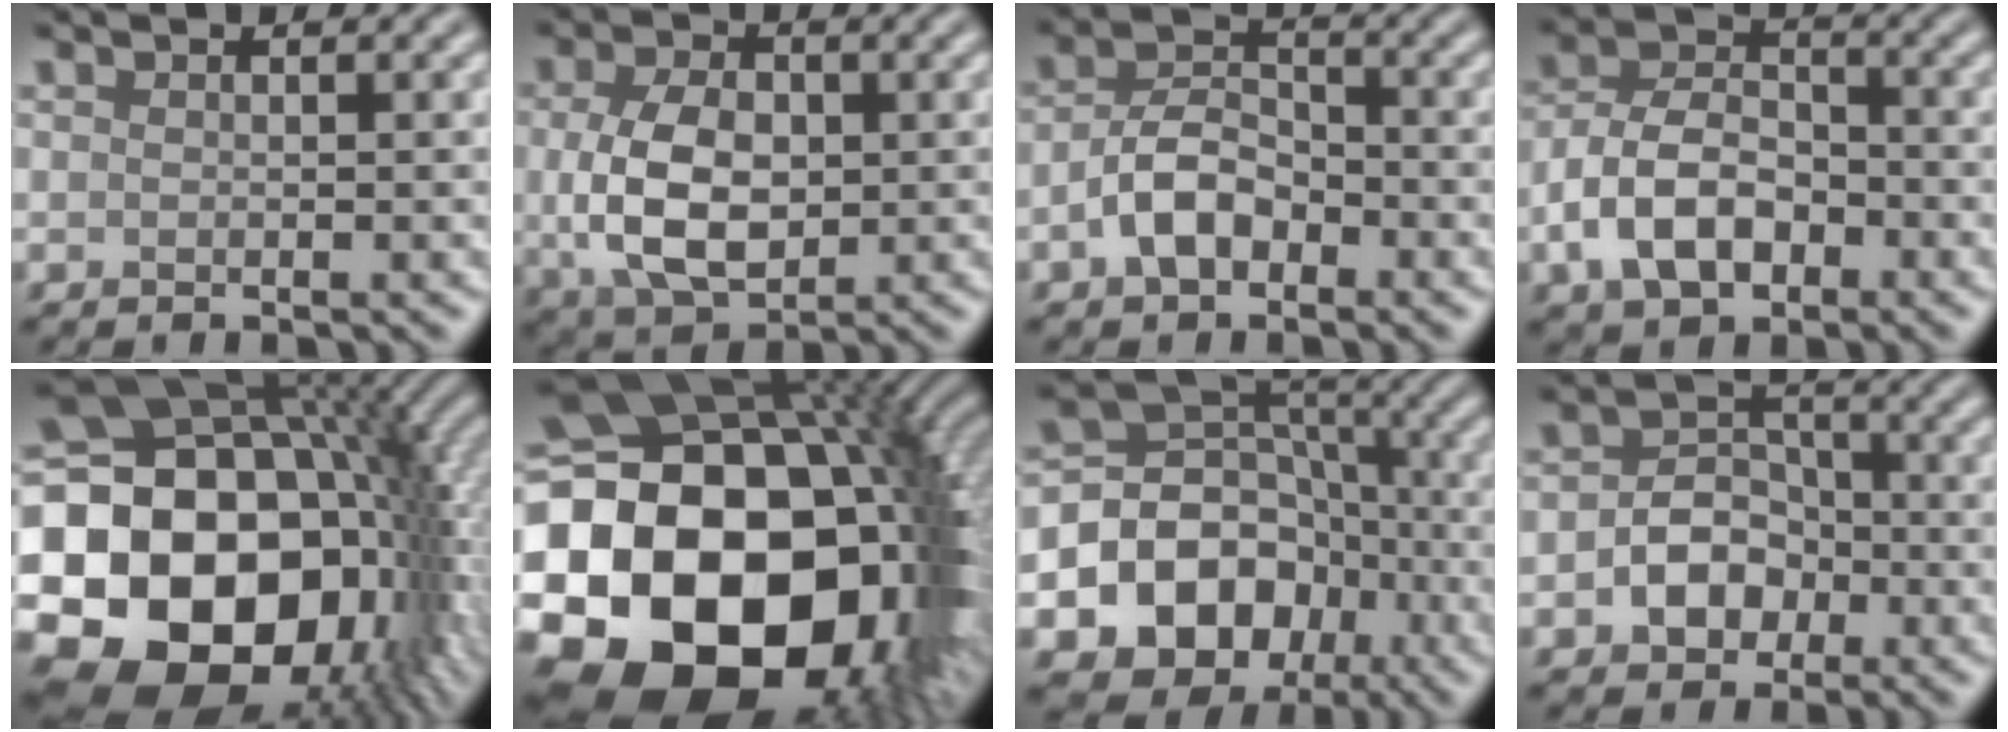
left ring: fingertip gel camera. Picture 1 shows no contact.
{"total": 6.7, "force": [-0.1, 4.4, 5.1], "torque": [-0.110, -0.003, -0.001]}
{"total": 4.0, "force": [-1.8, 2.5, 2.6], "torque": [-0.049, 0.009, -0.039]}
{"total": 6.2, "force": [-2.5, 4.0, 4.1], "torque": [-0.079, 0.004, -0.052]}
{"total": 21.9, "force": [-3.6, 16.1, 14.4], "torque": [-0.227, -0.023, -0.070]}
{"total": 26.3, "force": [-6.1, 20.8, 14.8], "torque": [-0.263, -0.037, -0.140]}
{"total": 12.3, "force": [-4.3, 10.4, 5.0], "torque": [-0.089, -0.009, -0.089]}
{"total": 4.1, "force": [-1.3, 3.2, 2.1], "torque": [-0.024, 0.004, -0.024]}